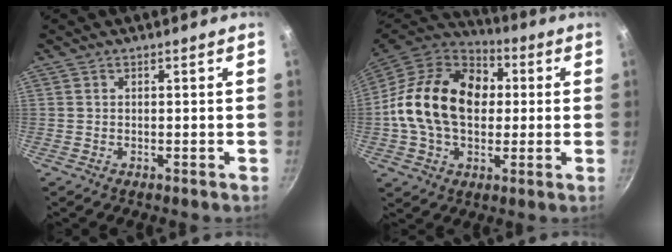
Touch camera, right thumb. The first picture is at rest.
{"total": 21.3, "force": [1.7, 15.2, 14.8], "torque": [-0.227, 0.029, 0.016]}